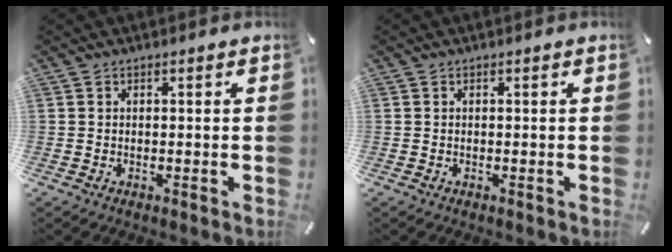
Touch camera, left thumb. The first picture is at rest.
{"total": 0.0}